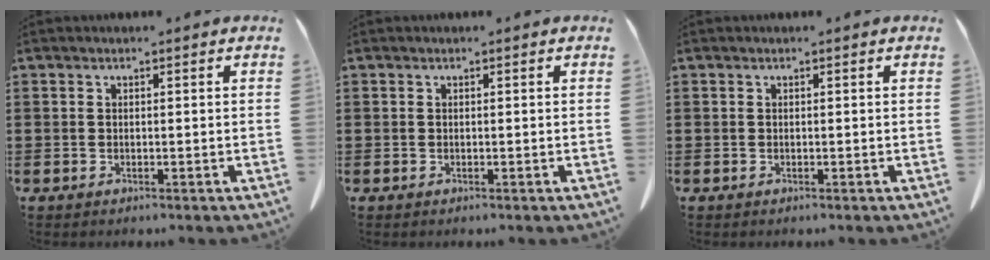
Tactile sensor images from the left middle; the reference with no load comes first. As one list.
[{"total": 0.0}, {"total": 0.0}]